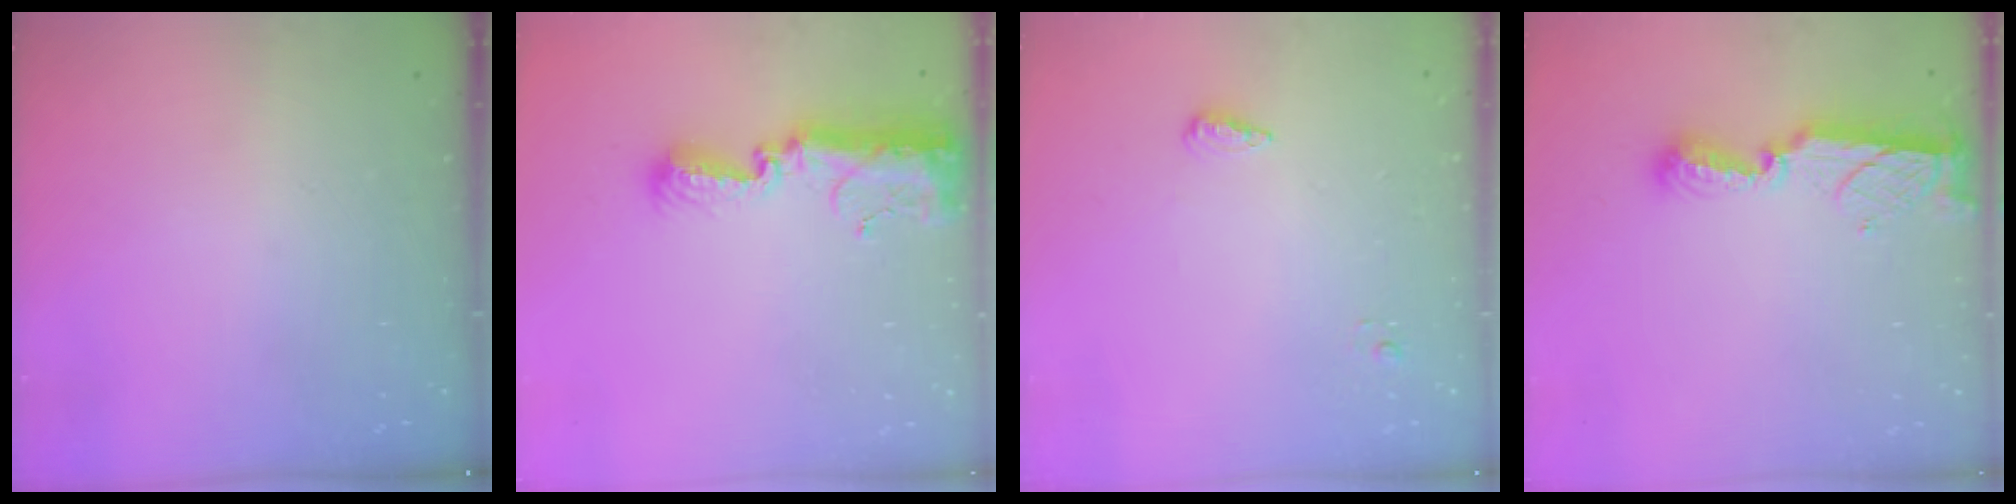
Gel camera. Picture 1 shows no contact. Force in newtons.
{"total": 11.5, "press": 11.4, "slide": 0.9}
{"total": 5.6, "press": 5.4, "slide": 1.2}
{"total": 8.9, "press": 8.9, "slide": 0.1}